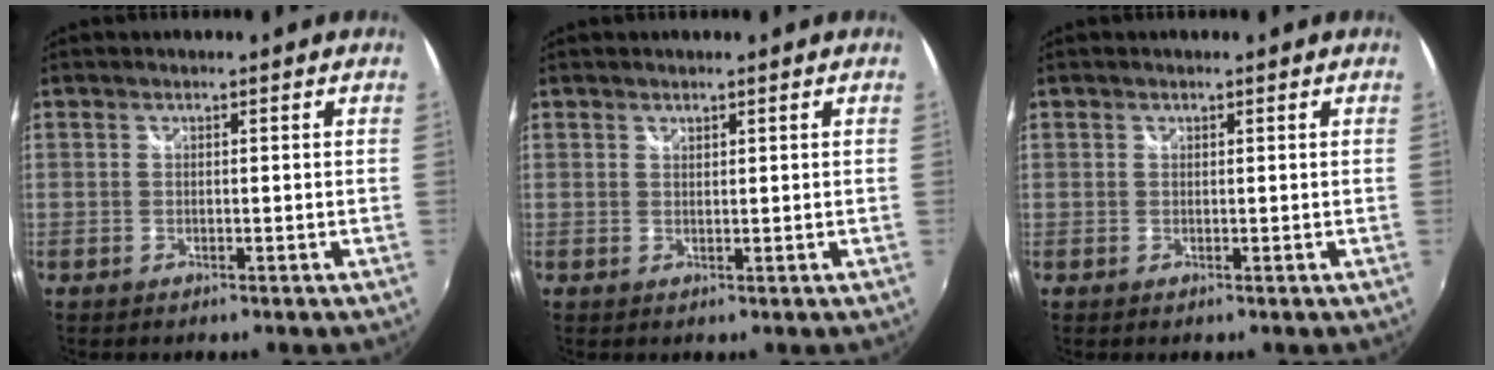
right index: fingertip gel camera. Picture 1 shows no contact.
{"total": 0.7, "force": [0.6, 0.3, 0.1], "torque": [-0.001, 0.000, 0.012]}
{"total": 0.5, "force": [0.1, 0.5, 0.0], "torque": [0.004, 0.003, 0.000]}